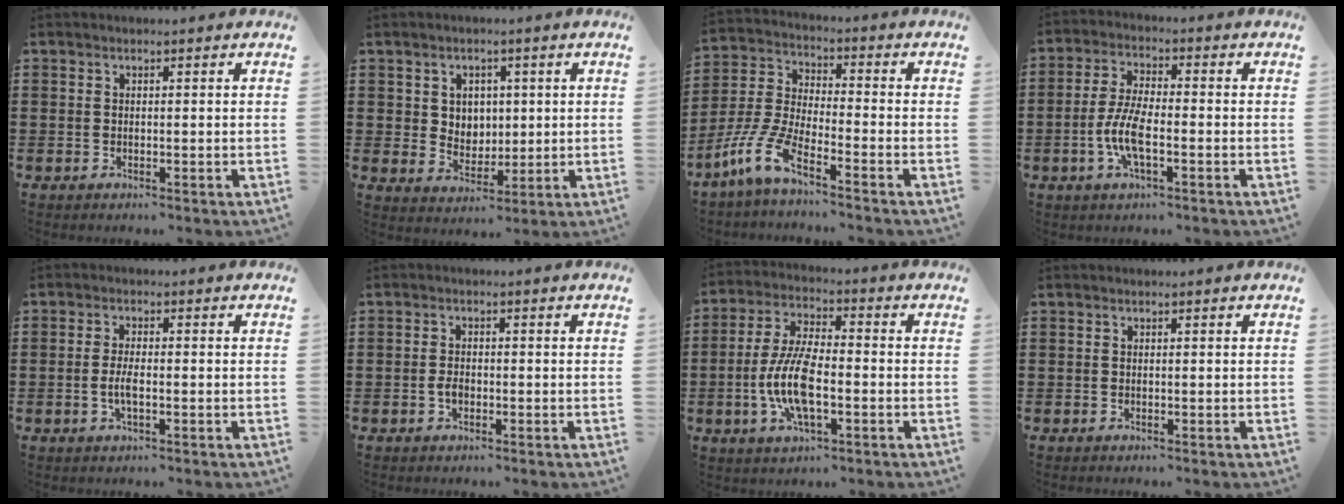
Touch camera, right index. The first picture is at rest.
{"total": 4.1, "force": [1.6, 3.7, 0.7], "torque": [-0.024, 0.007, 0.027]}
{"total": 7.3, "force": [-5.7, 1.2, 4.5], "torque": [-0.132, -0.016, -0.119]}
{"total": 6.8, "force": [-2.0, 2.2, 6.1], "torque": [-0.144, -0.009, -0.045]}
{"total": 2.9, "force": [-0.6, 0.8, 2.8], "torque": [-0.057, -0.001, -0.014]}
{"total": 1.8, "force": [-0.7, 1.0, 1.4], "torque": [-0.036, -0.003, -0.015]}
{"total": 9.9, "force": [-2.3, 3.7, 8.9], "torque": [-0.203, -0.012, -0.049]}
{"total": 0.0}